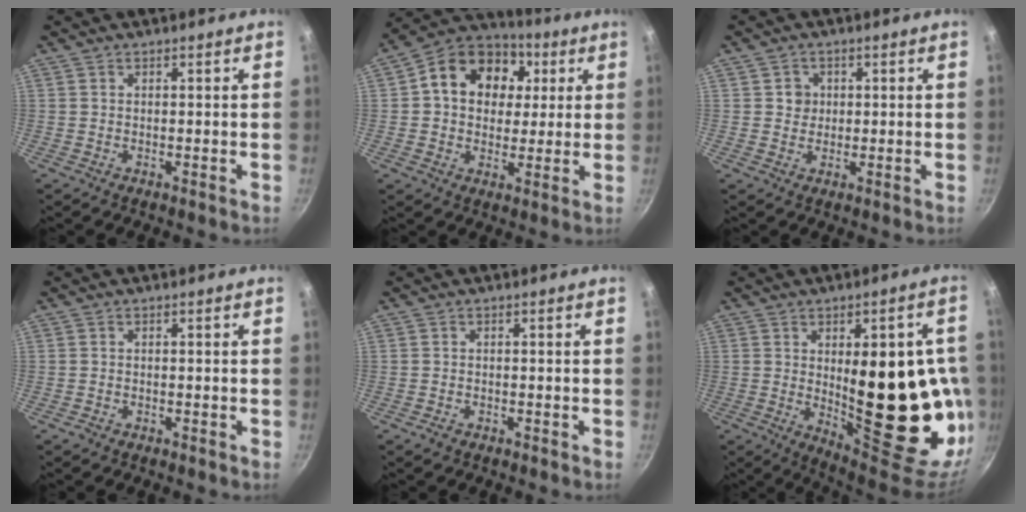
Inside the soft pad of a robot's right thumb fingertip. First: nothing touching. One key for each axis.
{"total": 16.3, "fx": 3.9, "fy": 12.7, "fz": 9.4, "tx": -0.129, "ty": 0.018, "tz": 0.045}
{"total": 2.9, "fx": 0.5, "fy": 2.7, "fz": 0.7, "tx": 0.005, "ty": 0.001, "tz": 0.004}
{"total": 0.9, "fx": -0.6, "fy": 0.5, "fz": 0.4, "tx": -0.013, "ty": 0.007, "tz": -0.008}
{"total": 1.4, "fx": -0.9, "fy": 0.8, "fz": 0.7, "tx": -0.018, "ty": 0.009, "tz": -0.012}
{"total": 26.7, "fx": -0.3, "fy": 11.1, "fz": 24.3, "tx": -0.287, "ty": -0.013, "tz": 0.027}